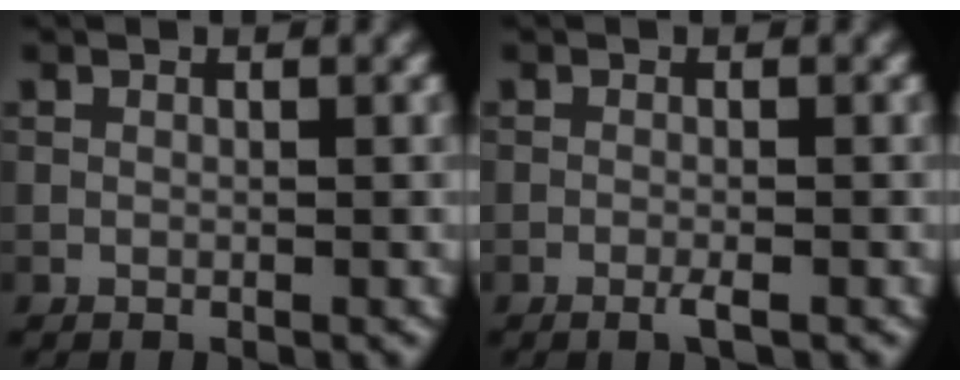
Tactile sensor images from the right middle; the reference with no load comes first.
{"total": 1.3, "force": [-0.8, 0.1, 1.0], "torque": [-0.017, -0.002, -0.017]}